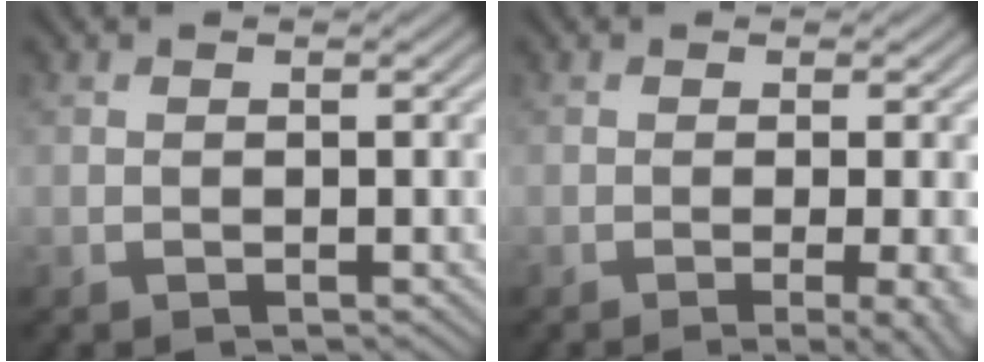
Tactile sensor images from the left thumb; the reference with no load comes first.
{"total": 4.9, "force": [-1.1, 1.3, 4.6], "torque": [-0.061, -0.002, -0.015]}